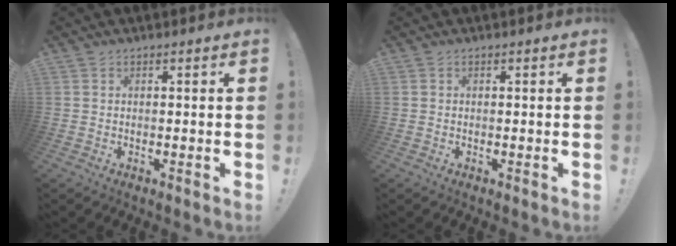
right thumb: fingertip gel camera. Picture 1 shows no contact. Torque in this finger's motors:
{"motor_torque": [-0.04, -0.29, -0.19, 0.49, -0.05]}